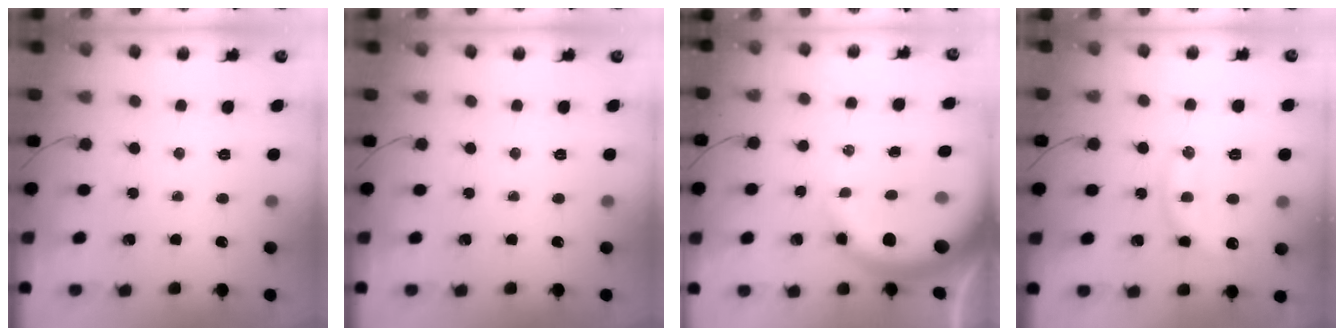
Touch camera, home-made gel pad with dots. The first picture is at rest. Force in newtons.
{"total": 0.0}
{"total": 11.4, "press": 11.1, "slide": 2.6}
{"total": 13.1, "press": 13.1, "slide": 0.5}